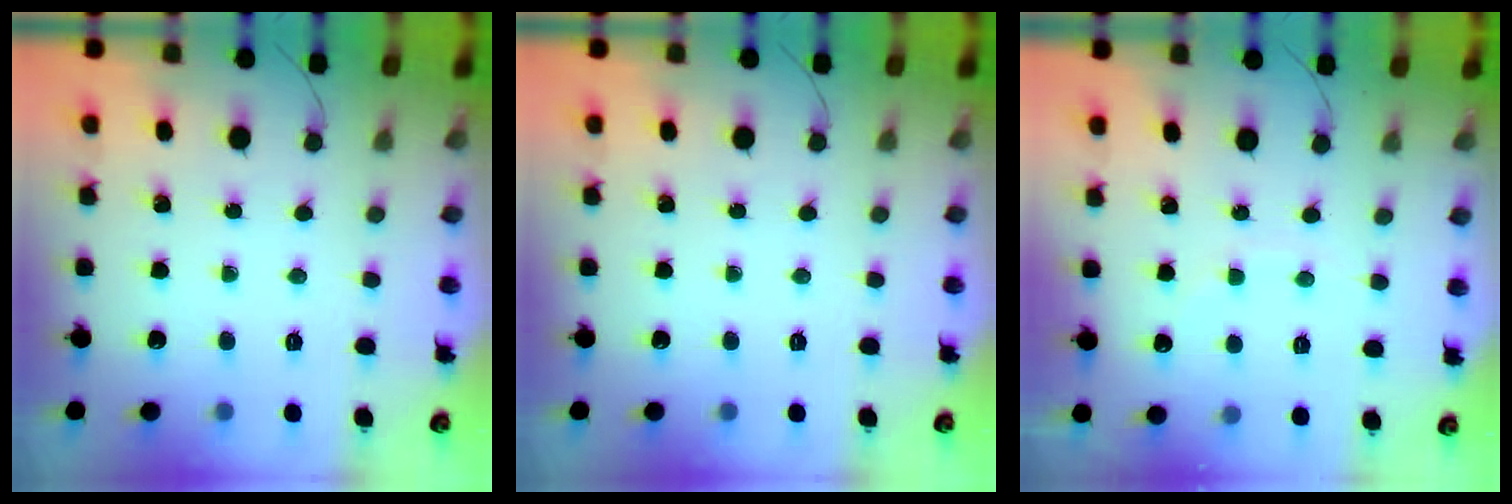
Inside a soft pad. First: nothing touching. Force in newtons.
{"total": 0.0}
{"total": 5.0, "press": 5.0, "slide": 0.9}